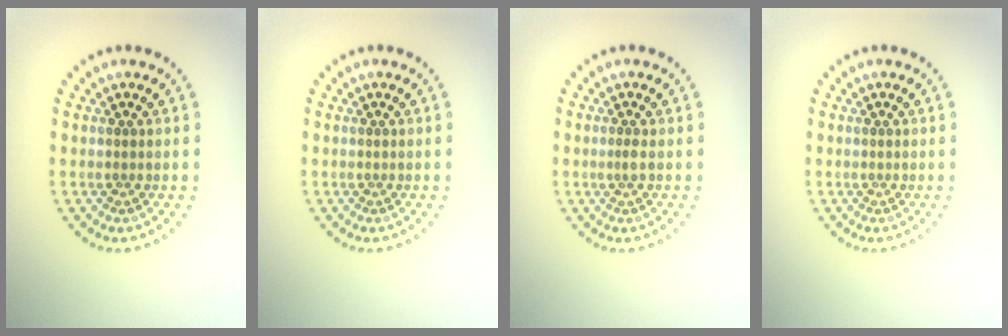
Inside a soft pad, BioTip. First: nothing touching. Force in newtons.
{"total": 0.0}
{"total": 0.8, "press": 0.6, "slide": 0.5}
{"total": 0.0}